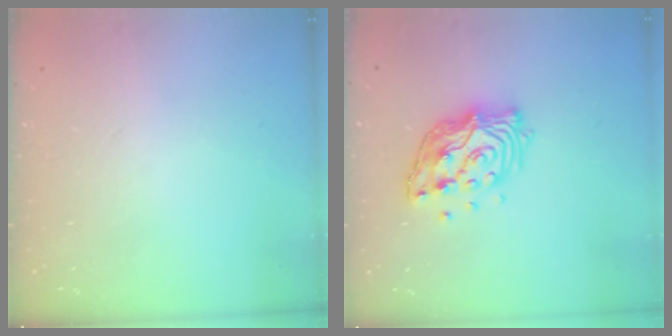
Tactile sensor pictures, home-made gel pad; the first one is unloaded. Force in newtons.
{"total": 13.5, "press": 13.5, "slide": 1.2}